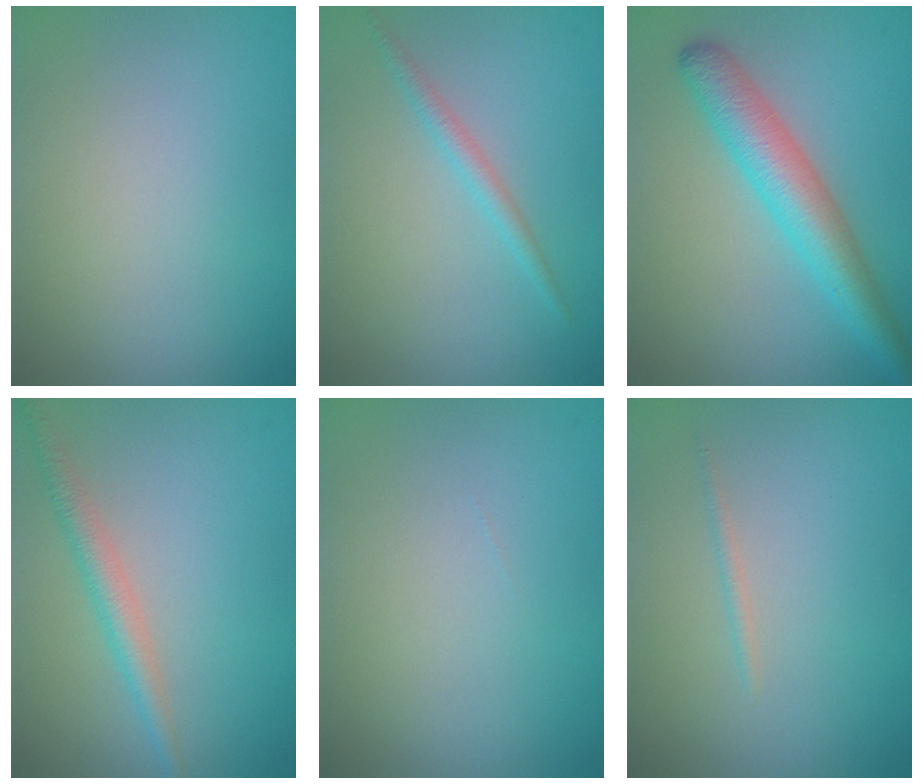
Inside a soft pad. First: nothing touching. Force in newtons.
{"total": 1.5, "press": 1.5, "slide": 0.1}
{"total": 5.5, "press": 5.5, "slide": 0.1}
{"total": 2.5, "press": 2.5, "slide": 0.0}
{"total": 0.0}
{"total": 0.6, "press": 0.6, "slide": 0.1}